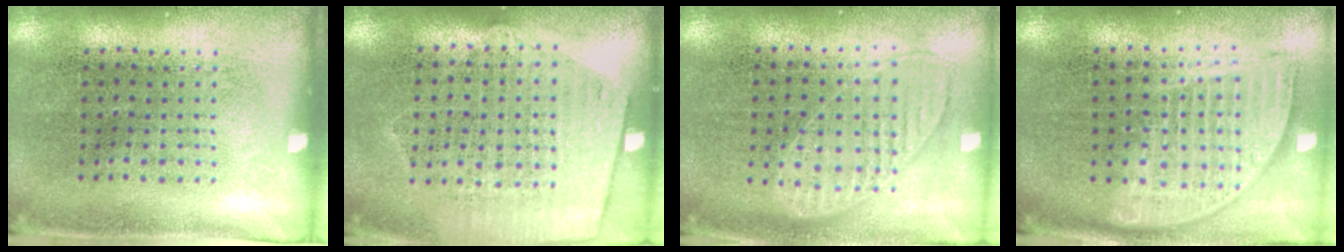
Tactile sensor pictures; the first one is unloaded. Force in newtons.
{"total": 1.2, "press": 1.1, "slide": 0.6}
{"total": 0.9, "press": 0.9, "slide": 0.2}
{"total": 1.8, "press": 1.5, "slide": 1.0}